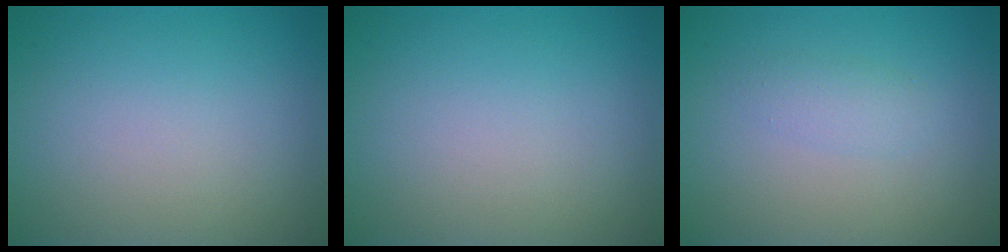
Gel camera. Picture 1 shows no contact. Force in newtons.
{"total": 0.0}
{"total": 1.4, "press": 1.4, "slide": 0.0}